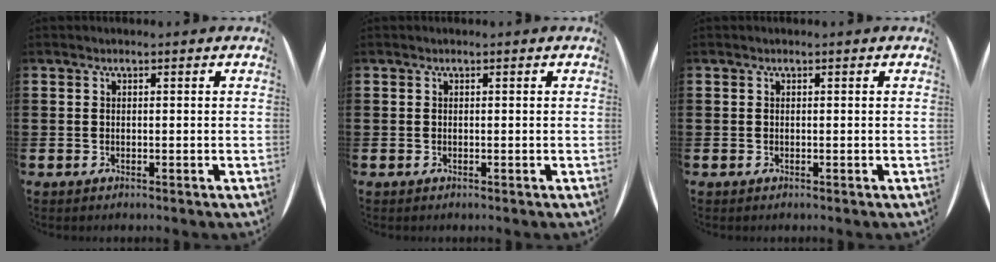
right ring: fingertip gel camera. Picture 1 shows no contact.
{"total": 0.0}
{"total": 0.0}